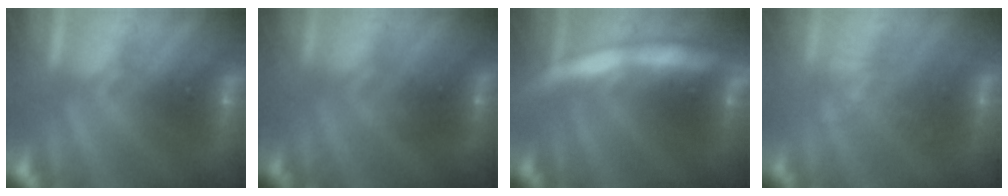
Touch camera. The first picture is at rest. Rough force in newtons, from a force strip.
{"total": 1.3}
{"total": 7.5}
{"total": 2.6}